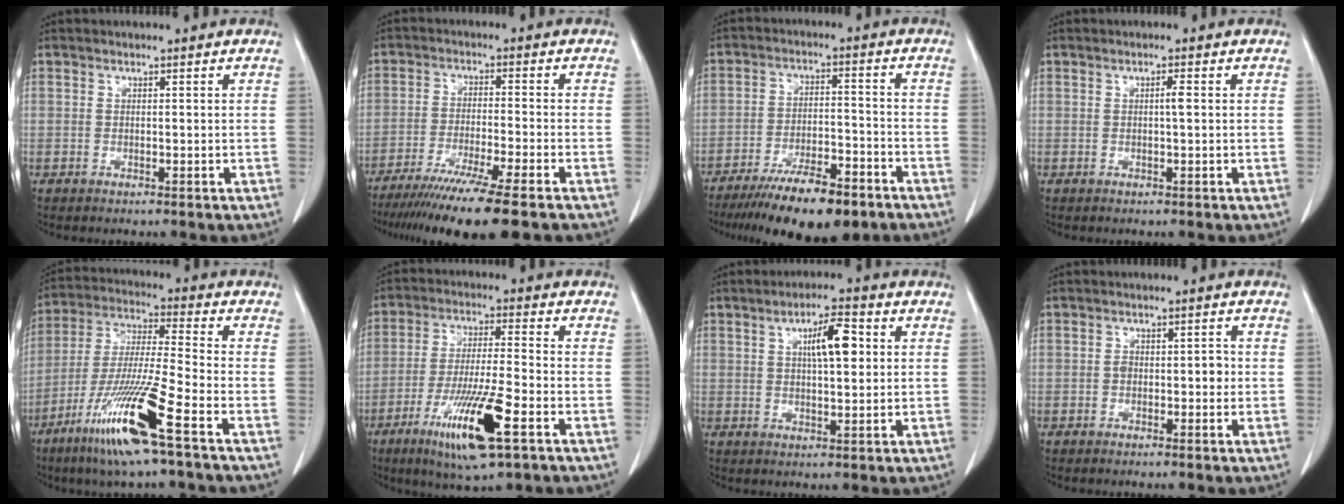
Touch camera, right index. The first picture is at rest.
{"total": 13.8, "force": [-10.7, -0.9, 8.7], "torque": [-0.142, -0.043, -0.171]}
{"total": 13.8, "force": [-10.1, 3.4, 8.7], "torque": [-0.142, -0.016, -0.167]}
{"total": 1.1, "force": [0.1, 0.0, 1.1], "torque": [-0.021, 0.001, 0.000]}
{"total": 15.3, "force": [-8.2, -0.5, 12.9], "torque": [-0.268, -0.036, -0.158]}
{"total": 13.5, "force": [-6.4, 1.2, 11.9], "torque": [-0.223, -0.026, -0.109]}
{"total": 6.6, "force": [1.8, 1.6, 6.2], "torque": [-0.103, 0.010, 0.030]}
{"total": 2.9, "force": [-0.4, 1.6, 2.4], "torque": [-0.034, 0.010, -0.005]}